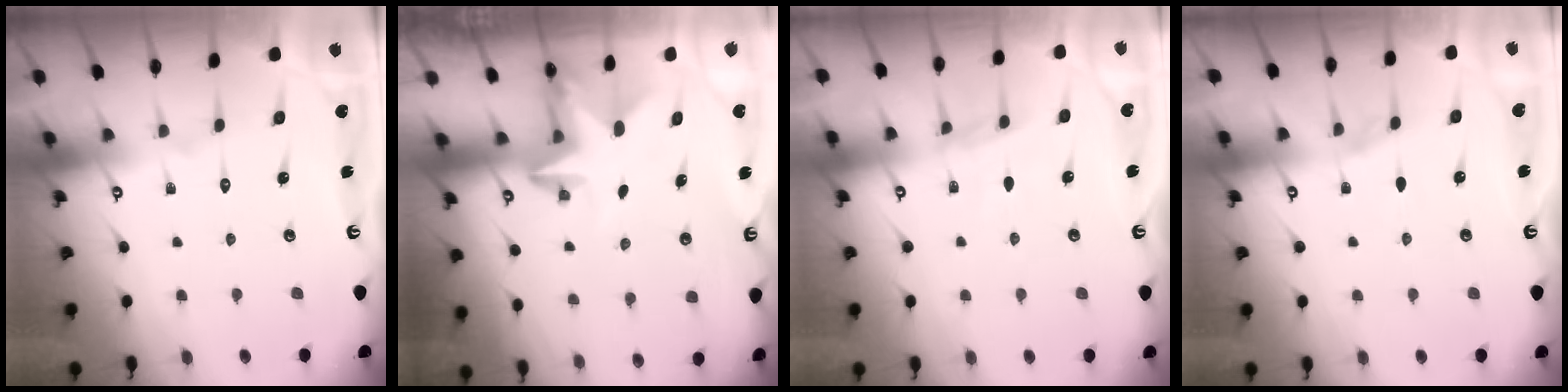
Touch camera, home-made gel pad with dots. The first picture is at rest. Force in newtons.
{"total": 2.4, "press": 2.4, "slide": 0.4}
{"total": 5.3, "press": 5.3, "slide": 0.5}
{"total": 2.8, "press": 2.7, "slide": 0.3}